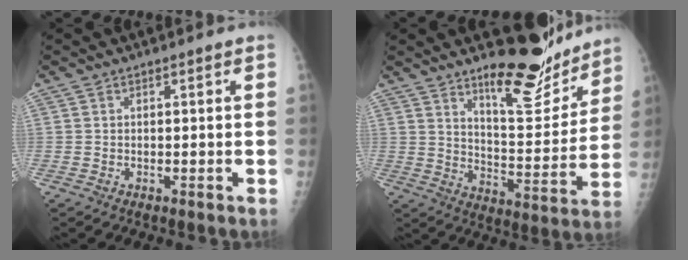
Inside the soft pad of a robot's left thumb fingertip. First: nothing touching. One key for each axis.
{"total": 15.1, "fx": 12.1, "fy": 4.6, "fz": 7.9, "tx": -0.070, "ty": -0.102, "tz": 0.190}